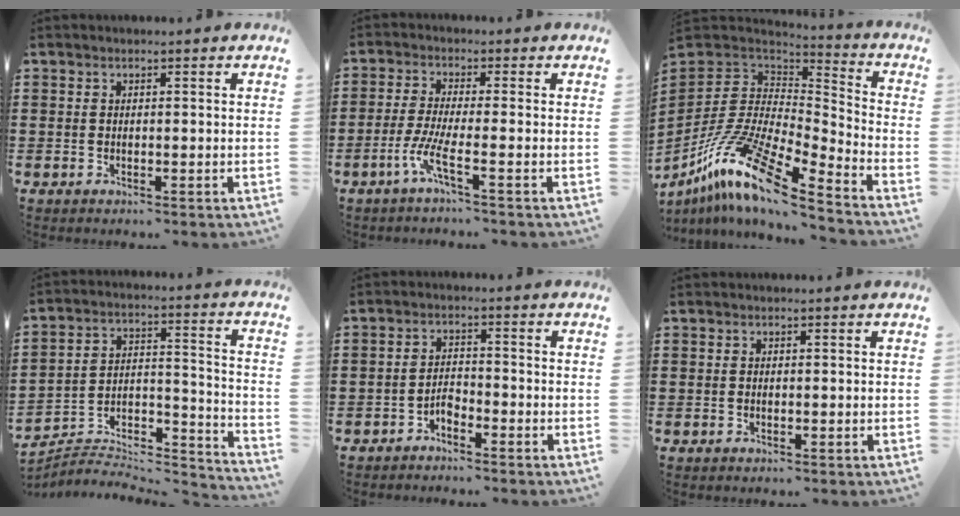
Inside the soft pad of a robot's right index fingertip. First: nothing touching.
{"total": 4.8, "force": [-2.5, 0.0, 4.1], "torque": [-0.100, -0.014, -0.054]}
{"total": 14.7, "force": [-10.2, 3.1, 10.1], "torque": [-0.214, 0.013, -0.200]}
{"total": 5.2, "force": [-4.7, 2.0, 1.1], "torque": [-0.018, 0.004, -0.096]}
{"total": 2.2, "force": [-1.9, 0.8, 0.9], "torque": [-0.022, 0.005, -0.039]}
{"total": 0.0}